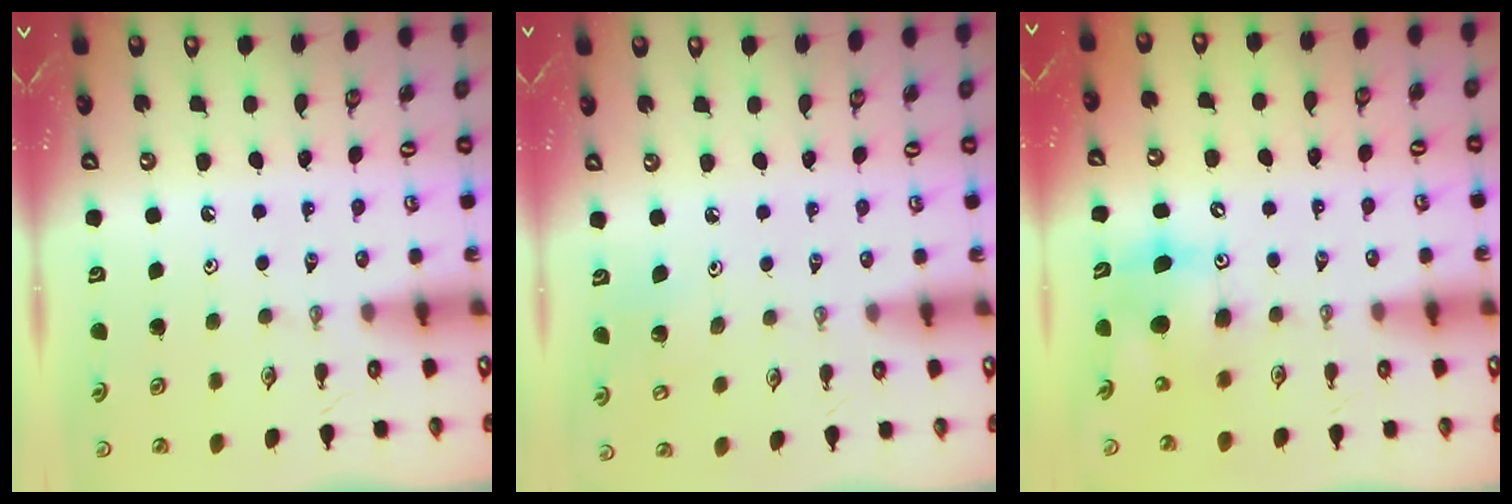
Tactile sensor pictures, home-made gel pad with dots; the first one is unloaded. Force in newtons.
{"total": 5.2, "press": 5.1, "slide": 0.5}
{"total": 9.2, "press": 9.0, "slide": 1.9}